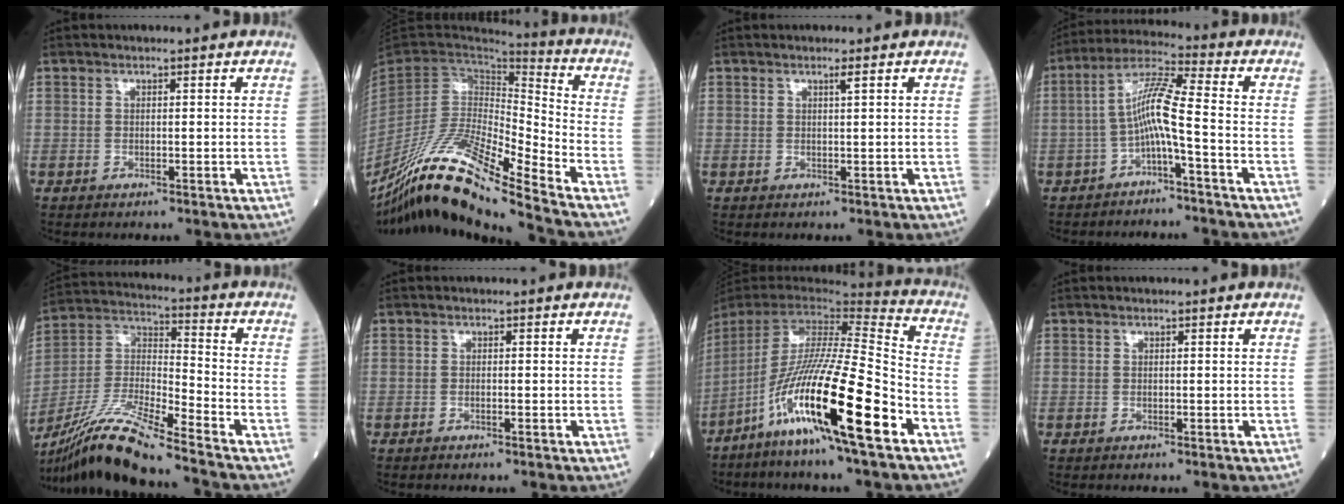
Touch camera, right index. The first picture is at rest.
{"total": 18.5, "force": [-14.5, -0.1, 11.5], "torque": [-0.226, -0.008, -0.272]}
{"total": 0.9, "force": [0.5, -0.2, 0.7], "torque": [-0.016, -0.003, 0.010]}
{"total": 7.3, "force": [-2.1, -0.1, 7.0], "torque": [-0.136, 0.027, -0.040]}
{"total": 16.6, "force": [-13.8, -0.5, 9.2], "torque": [-0.198, -0.011, -0.261]}
{"total": 0.0}
{"total": 21.9, "force": [-11.0, 0.3, 19.0], "torque": [-0.368, -0.051, -0.212]}
{"total": 0.0}